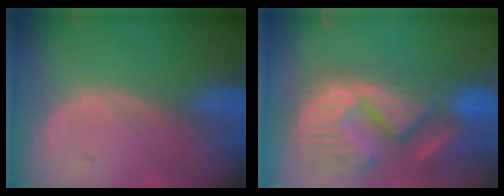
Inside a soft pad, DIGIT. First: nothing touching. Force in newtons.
{"total": 15.4, "press": 12.6, "slide": 8.8}